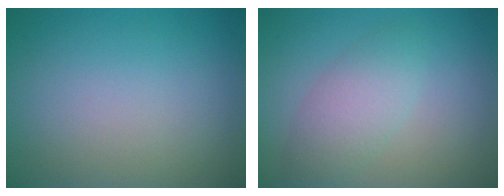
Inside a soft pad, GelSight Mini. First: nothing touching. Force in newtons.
{"total": 3.2, "press": 3.2, "slide": 0.0}